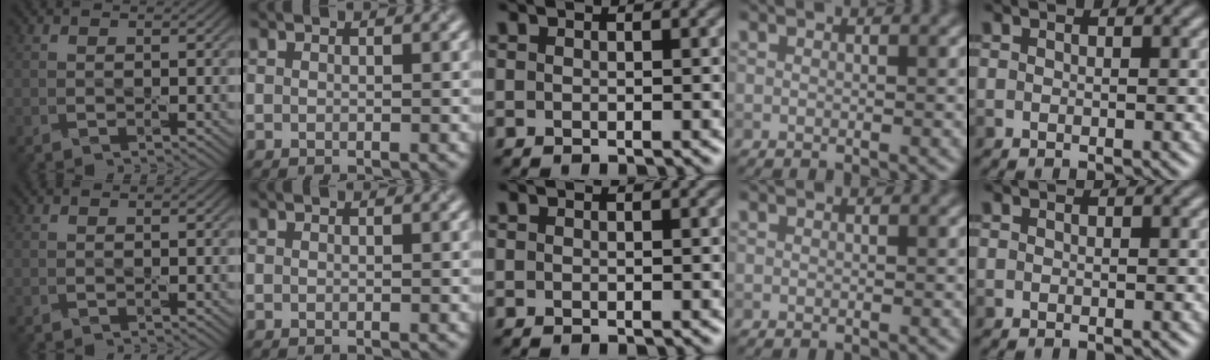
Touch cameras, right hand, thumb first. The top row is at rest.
{}